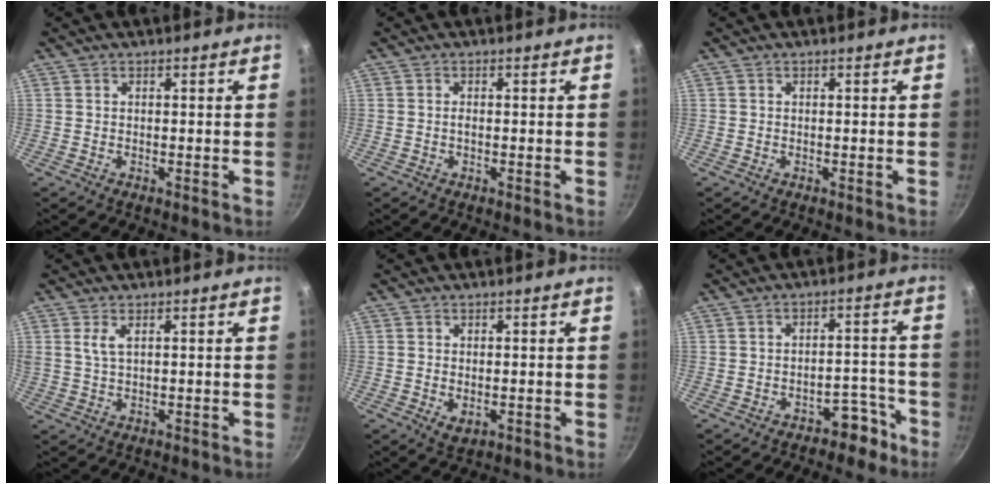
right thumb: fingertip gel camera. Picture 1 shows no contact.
{"total": 0.6, "force": [-0.1, 0.2, 0.5], "torque": [-0.009, 0.000, -0.004]}
{"total": 0.0}
{"total": 2.6, "force": [1.1, 1.1, 2.1], "torque": [-0.046, 0.000, 0.031]}
{"total": 2.4, "force": [-0.5, 1.5, 1.9], "torque": [-0.032, -0.004, -0.003]}
{"total": 5.9, "force": [-4.2, 3.3, 2.6], "torque": [-0.016, 0.054, -0.059]}